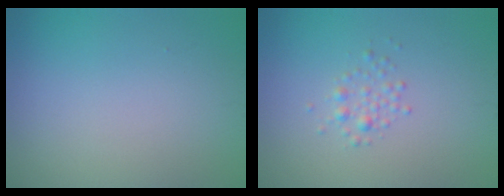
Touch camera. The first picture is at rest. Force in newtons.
{"total": 1.2, "press": 1.2, "slide": 0.1}